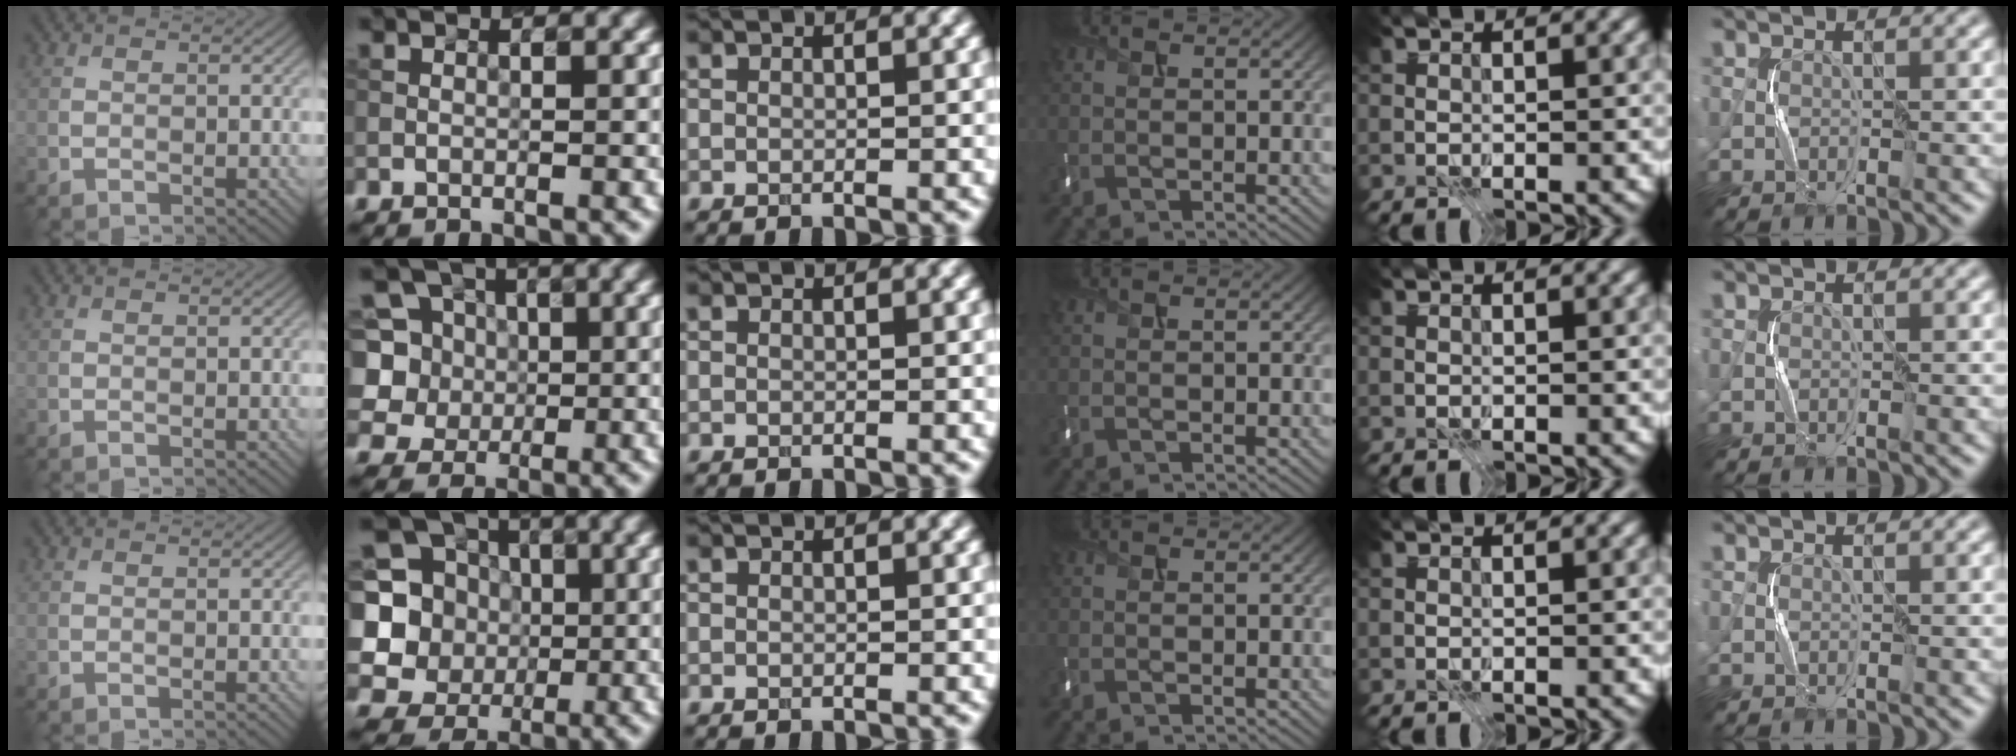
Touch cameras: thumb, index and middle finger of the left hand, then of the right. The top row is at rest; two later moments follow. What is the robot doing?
{"motion": "press", "object": "keyboard"}